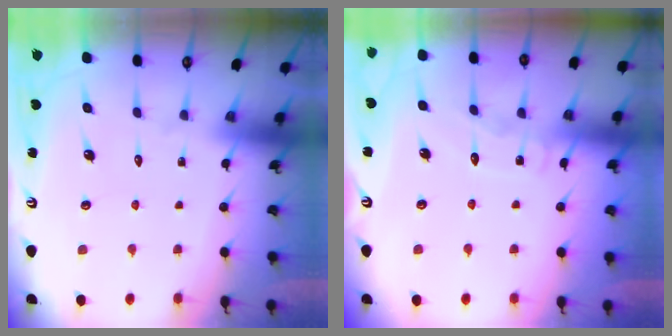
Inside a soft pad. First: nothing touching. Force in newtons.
{"total": 5.9, "press": 5.9, "slide": 0.7}